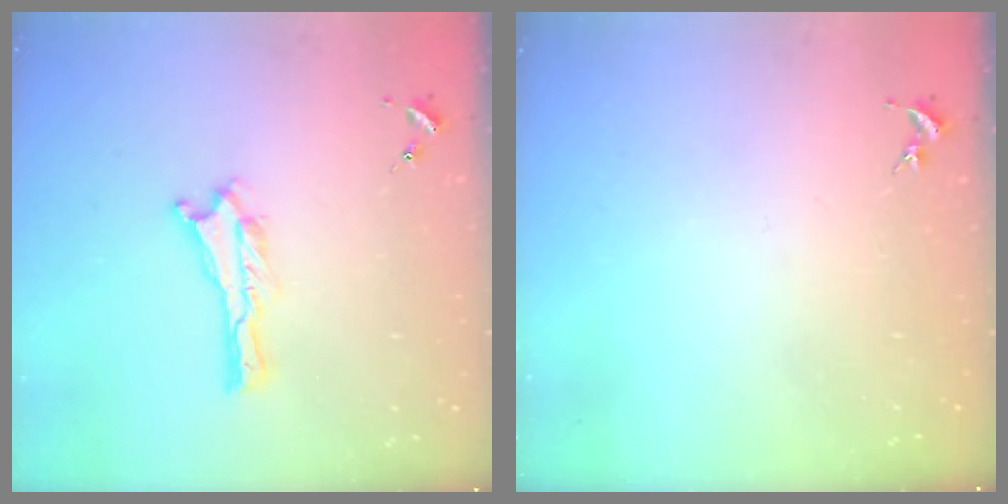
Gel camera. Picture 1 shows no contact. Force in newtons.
{"total": 0.0}